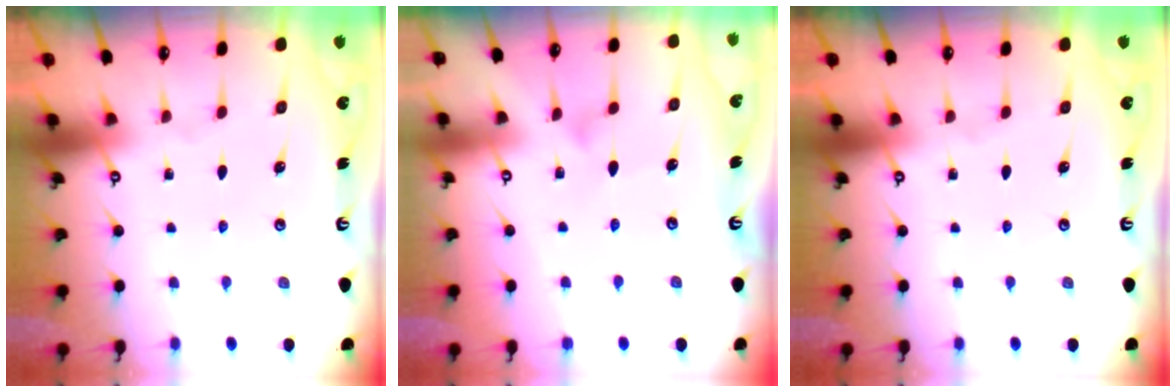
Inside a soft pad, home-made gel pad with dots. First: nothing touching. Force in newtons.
{"total": 3.3, "press": 3.3, "slide": 0.1}
{"total": 0.0}